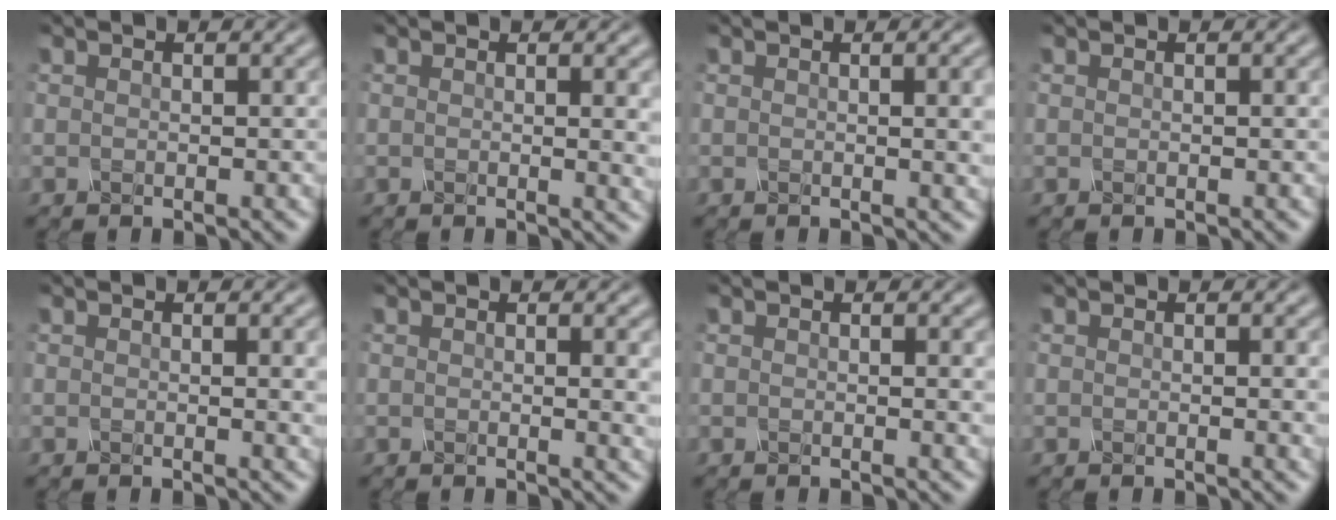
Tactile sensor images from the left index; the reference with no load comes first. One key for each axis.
{"total": 3.3, "fx": 0.3, "fy": 1.2, "fz": 3.1, "tx": -0.023, "ty": 0.001, "tz": 0.002}
{"total": 4.0, "fx": 0.3, "fy": 1.5, "fz": 3.7, "tx": -0.029, "ty": 0.006, "tz": 0.003}
{"total": 0.0}
{"total": 2.4, "fx": 0.2, "fy": 0.7, "fz": 2.3, "tx": -0.020, "ty": 0.000, "tz": -0.001}
{"total": 2.9, "fx": 0.3, "fy": 1.0, "fz": 2.7, "tx": -0.023, "ty": 0.000, "tz": 0.000}
{"total": 1.4, "fx": 0.1, "fy": 0.4, "fz": 1.3, "tx": -0.011, "ty": 0.000, "tz": -0.002}
{"total": 1.6, "fx": 0.0, "fy": 0.5, "fz": 1.5, "tx": -0.014, "ty": -0.001, "tz": -0.003}